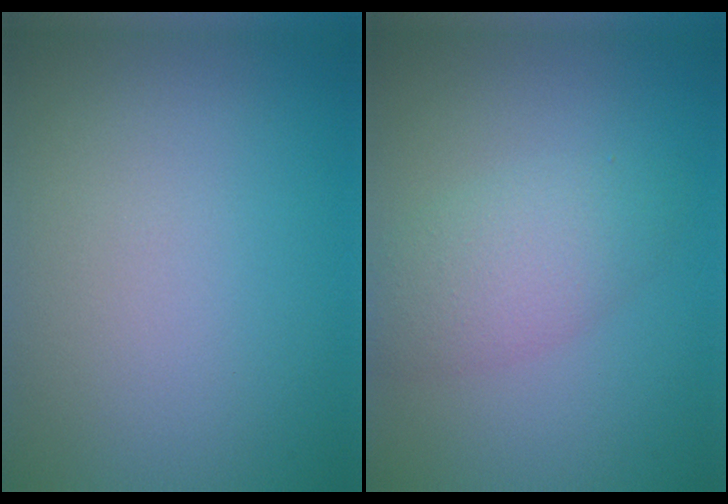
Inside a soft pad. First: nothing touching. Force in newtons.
{"total": 3.4, "press": 3.3, "slide": 0.1}